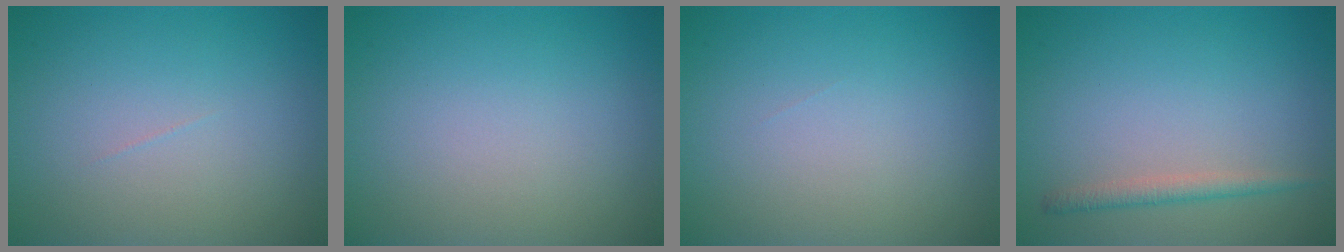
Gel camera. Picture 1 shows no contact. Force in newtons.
{"total": 0.0}
{"total": 0.0}
{"total": 1.6, "press": 1.6, "slide": 0.0}